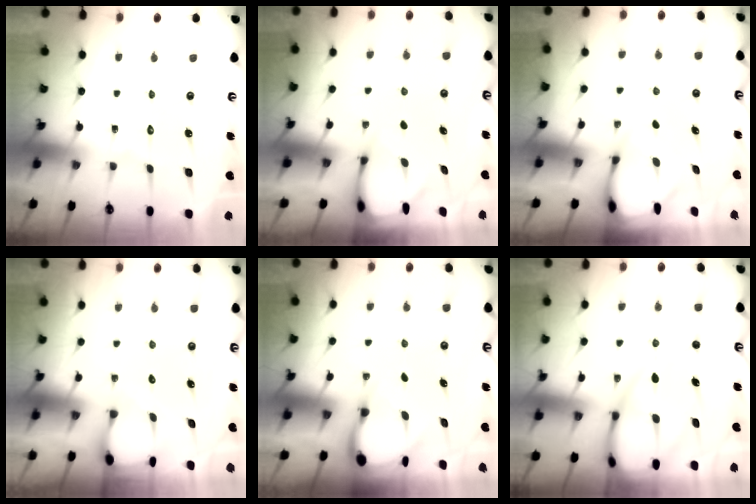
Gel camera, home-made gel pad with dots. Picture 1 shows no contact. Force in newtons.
{"total": 2.4, "press": 2.3, "slide": 0.3}
{"total": 3.0, "press": 3.0, "slide": 0.3}
{"total": 2.0, "press": 1.9, "slide": 0.3}
{"total": 3.5, "press": 3.5, "slide": 0.2}
{"total": 11.1, "press": 11.0, "slide": 1.2}